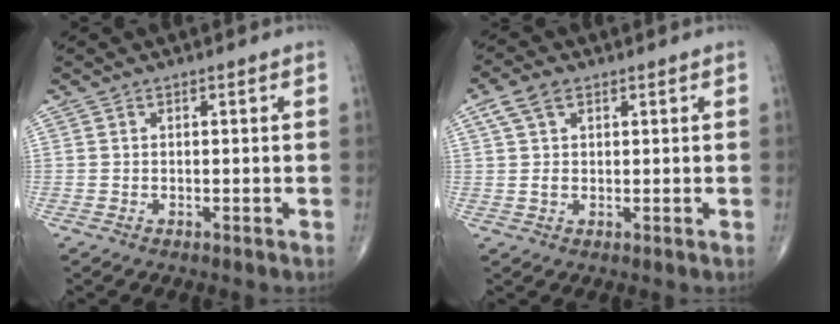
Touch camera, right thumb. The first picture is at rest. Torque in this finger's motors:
{"motor_torque": [-0.46, 0.56, -0.04, -0.21, 0.15]}